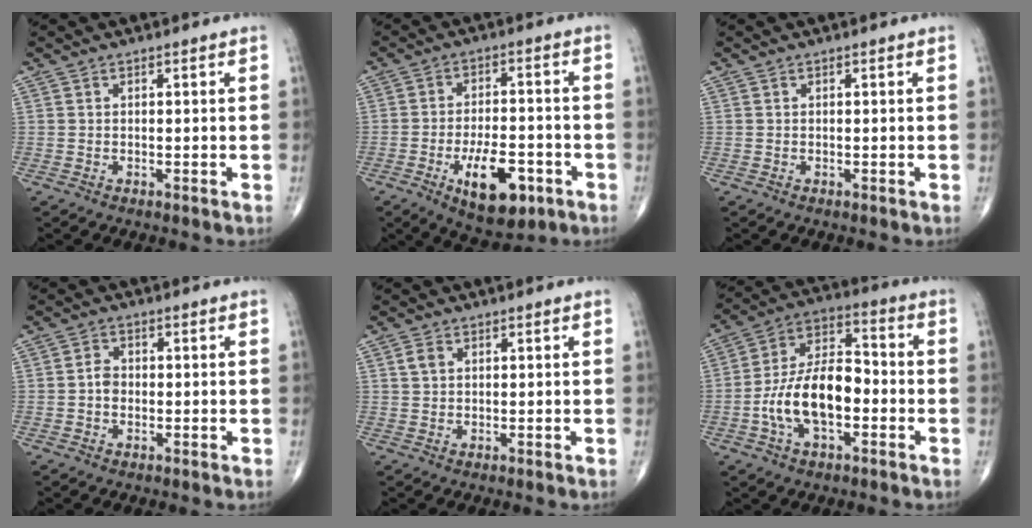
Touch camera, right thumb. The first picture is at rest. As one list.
[{"total": 12.3, "force": [-5.2, 5.6, 9.6], "torque": [-0.135, 0.018, -0.075]}, {"total": 0.0}, {"total": 2.6, "force": [-0.4, 2.0, 1.5], "torque": [-0.015, 0.010, -0.013]}, {"total": 2.0, "force": [0.8, 1.4, 1.2], "torque": [-0.021, 0.003, 0.015]}, {"total": 14.9, "force": [-3.6, 7.8, 12.2], "torque": [-0.215, 0.042, -0.069]}]